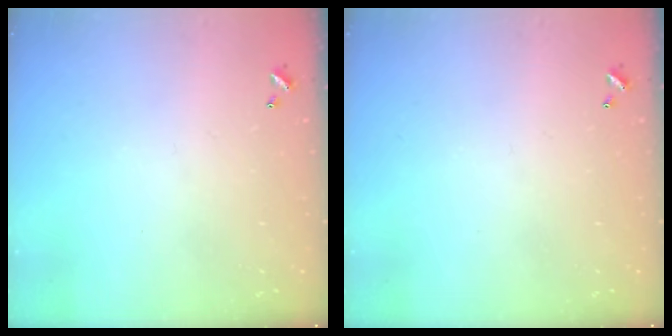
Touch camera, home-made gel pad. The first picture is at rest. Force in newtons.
{"total": 0.0}